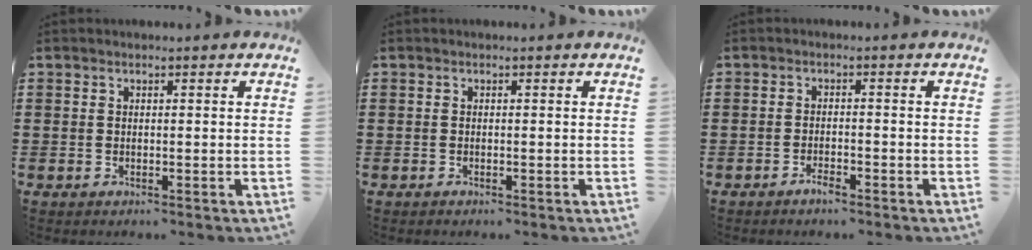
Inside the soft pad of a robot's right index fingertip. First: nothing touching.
{"total": 0.0}
{"total": 1.8, "force": [-1.4, 0.3, 1.1], "torque": [-0.021, -0.003, -0.025]}